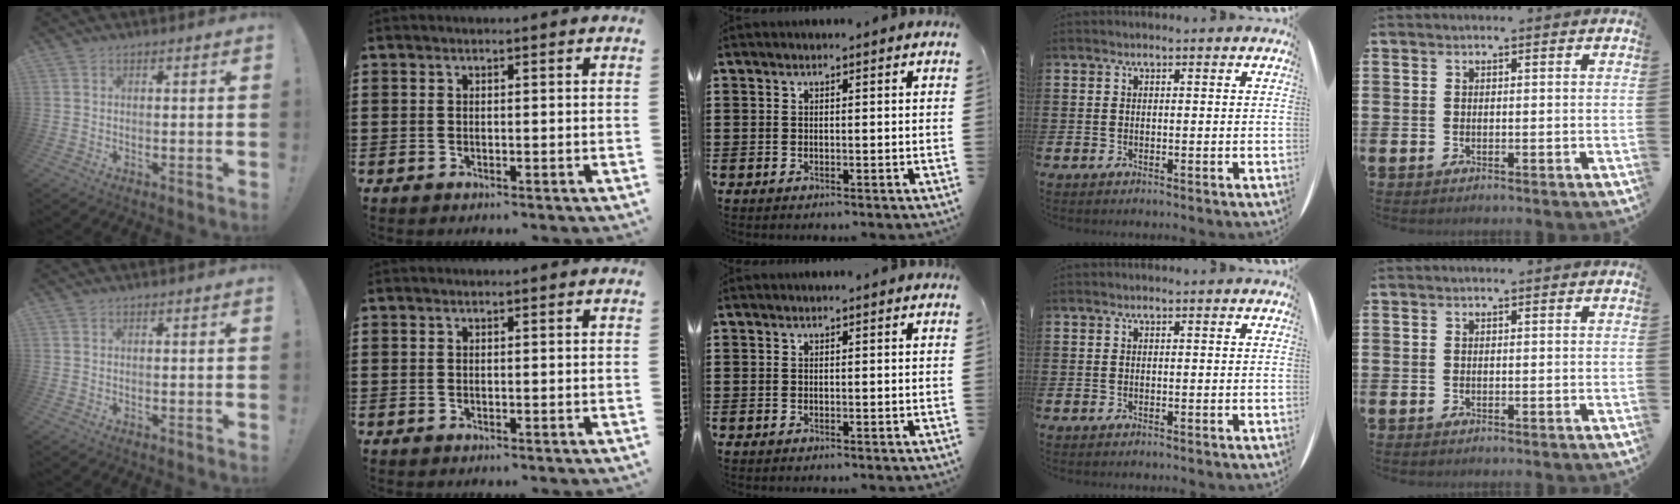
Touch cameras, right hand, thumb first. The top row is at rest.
{}